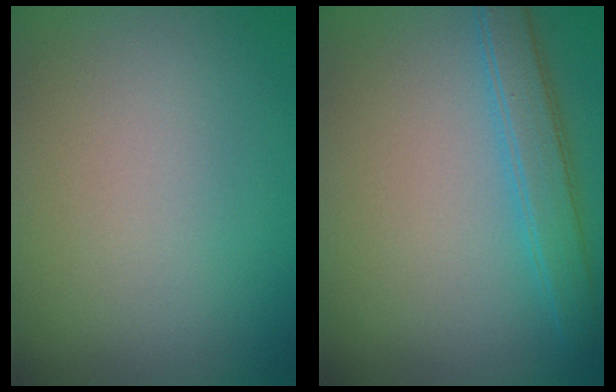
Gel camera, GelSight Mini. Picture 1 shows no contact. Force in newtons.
{"total": 2.4, "press": 2.4, "slide": 0.2}